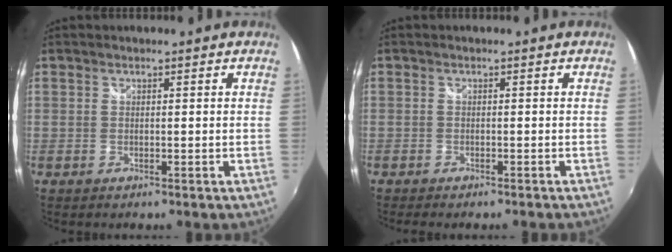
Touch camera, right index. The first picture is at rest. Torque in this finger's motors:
{"motor_torque": [-0.74, -0.69, -0.26, -0.09]}